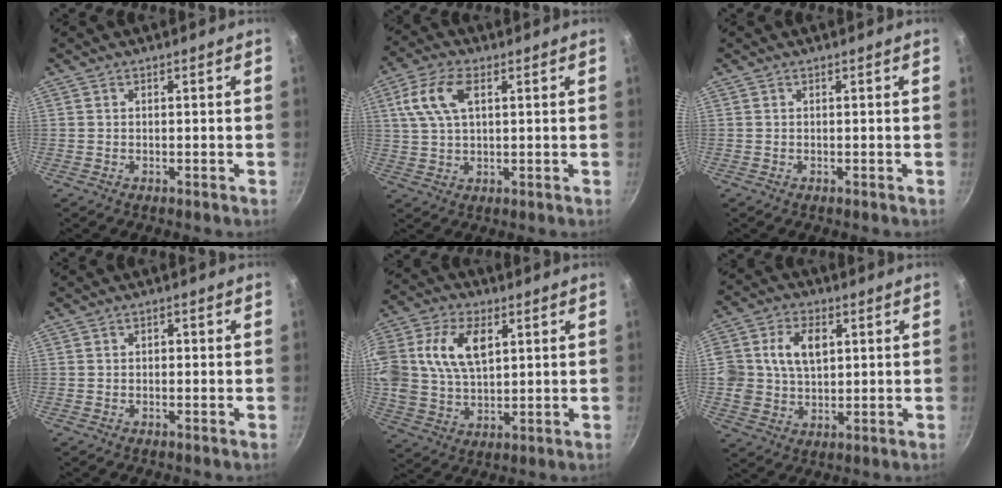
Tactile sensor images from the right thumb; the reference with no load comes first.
{"total": 8.9, "force": [2.9, 4.6, 7.0], "torque": [-0.151, 0.009, 0.056]}
{"total": 0.0}
{"total": 0.9, "force": [-0.1, 0.7, 0.6], "torque": [0.005, 0.005, -0.006]}
{"total": 18.5, "force": [5.1, 11.8, 13.3], "torque": [-0.285, 0.005, 0.094]}
{"total": 11.2, "force": [2.5, 7.9, 7.5], "torque": [-0.119, 0.002, 0.052]}